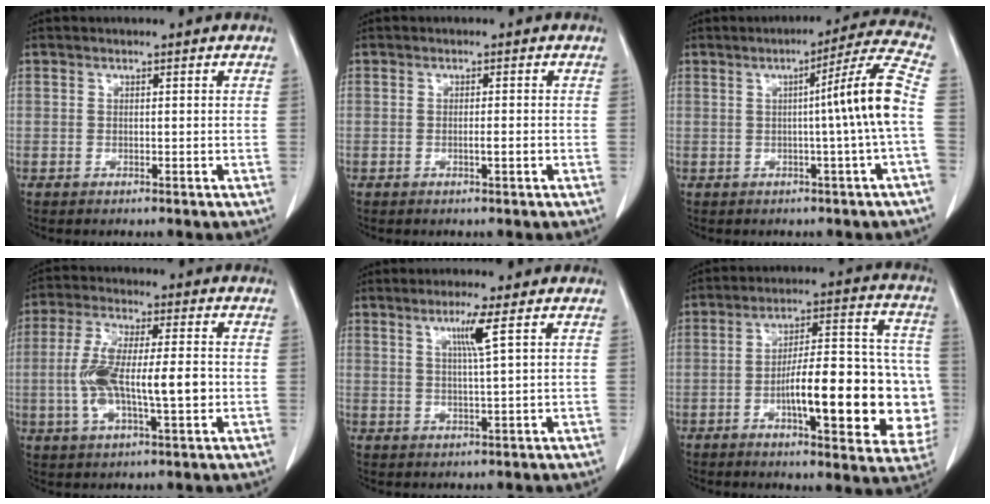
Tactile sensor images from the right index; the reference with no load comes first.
{"total": 1.3, "force": [-0.5, 0.0, 1.2], "torque": [-0.023, 0.000, -0.007]}
{"total": 9.8, "force": [-0.4, -2.3, 9.5], "torque": [-0.129, 0.010, -0.003]}
{"total": 11.7, "force": [-1.2, 2.9, 11.2], "torque": [-0.219, 0.008, -0.019]}
{"total": 4.1, "force": [1.8, -1.0, 3.6], "torque": [-0.069, -0.005, 0.035]}
{"total": 21.1, "force": [-4.8, 5.4, 19.8], "torque": [-0.210, 0.035, -0.053]}